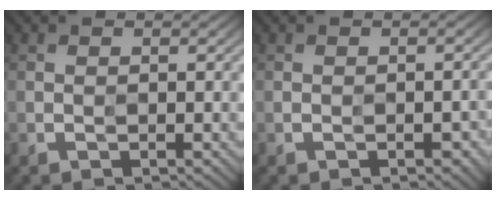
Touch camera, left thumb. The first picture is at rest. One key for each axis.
{"total": 2.4, "fx": -1.6, "fy": 0.8, "fz": 1.6, "tx": -0.015, "ty": 0.002, "tz": -0.015}